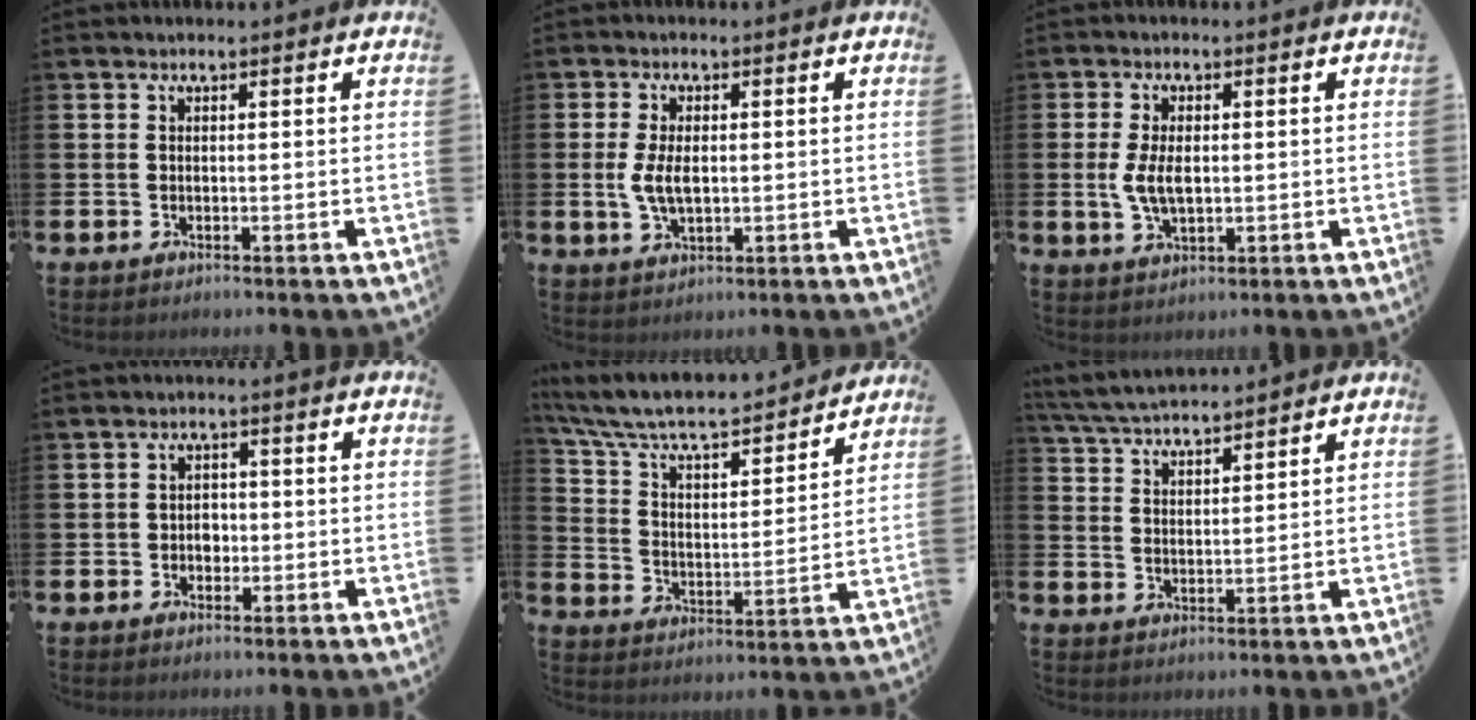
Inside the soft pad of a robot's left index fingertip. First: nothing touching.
{"total": 4.4, "force": [0.2, 2.3, 3.8], "torque": [-0.070, 0.000, -0.002]}
{"total": 4.7, "force": [0.2, 2.5, 4.0], "torque": [-0.073, 0.001, -0.001]}
{"total": 2.1, "force": [-0.4, 1.9, 0.9], "torque": [-0.001, -0.001, -0.015]}
{"total": 7.4, "force": [6.7, 1.7, 2.6], "torque": [-0.090, -0.049, 0.112]}
{"total": 4.4, "force": [4.3, 0.2, 0.6], "torque": [-0.034, -0.024, 0.079]}